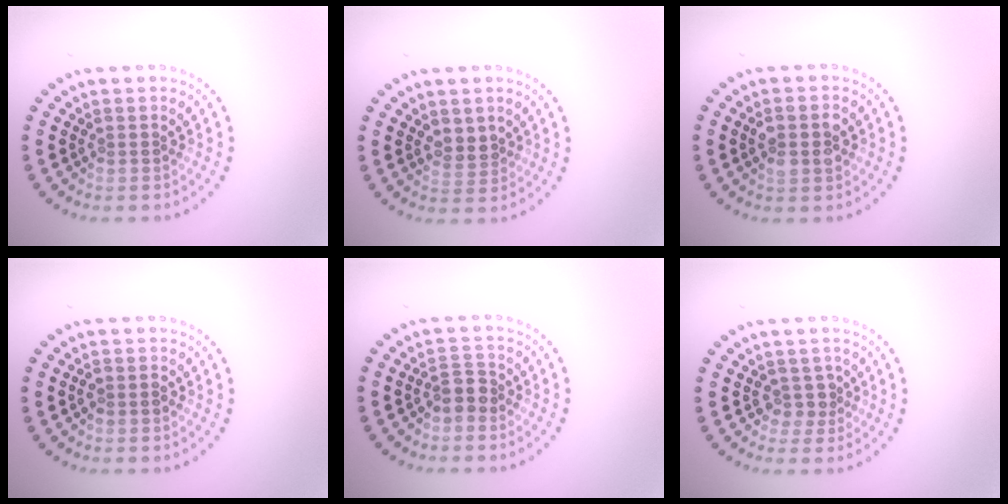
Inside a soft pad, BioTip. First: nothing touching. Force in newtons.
{"total": 1.9, "press": 1.6, "slide": 1.0}
{"total": 2.7, "press": 2.7, "slide": 0.2}
{"total": 1.1, "press": 1.0, "slide": 0.5}
{"total": 2.0, "press": 1.7, "slide": 0.9}
{"total": 1.7, "press": 1.3, "slide": 1.1}